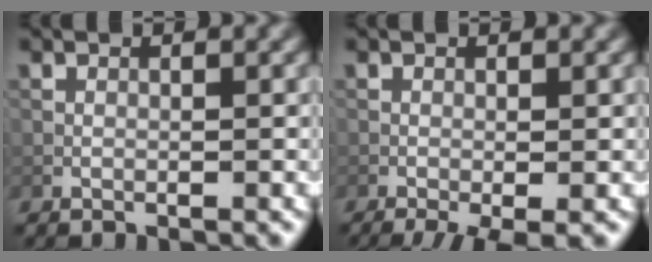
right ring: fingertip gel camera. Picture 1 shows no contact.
{"total": 3.1, "force": [-1.8, 0.5, 2.5], "torque": [-0.042, -0.004, -0.029]}